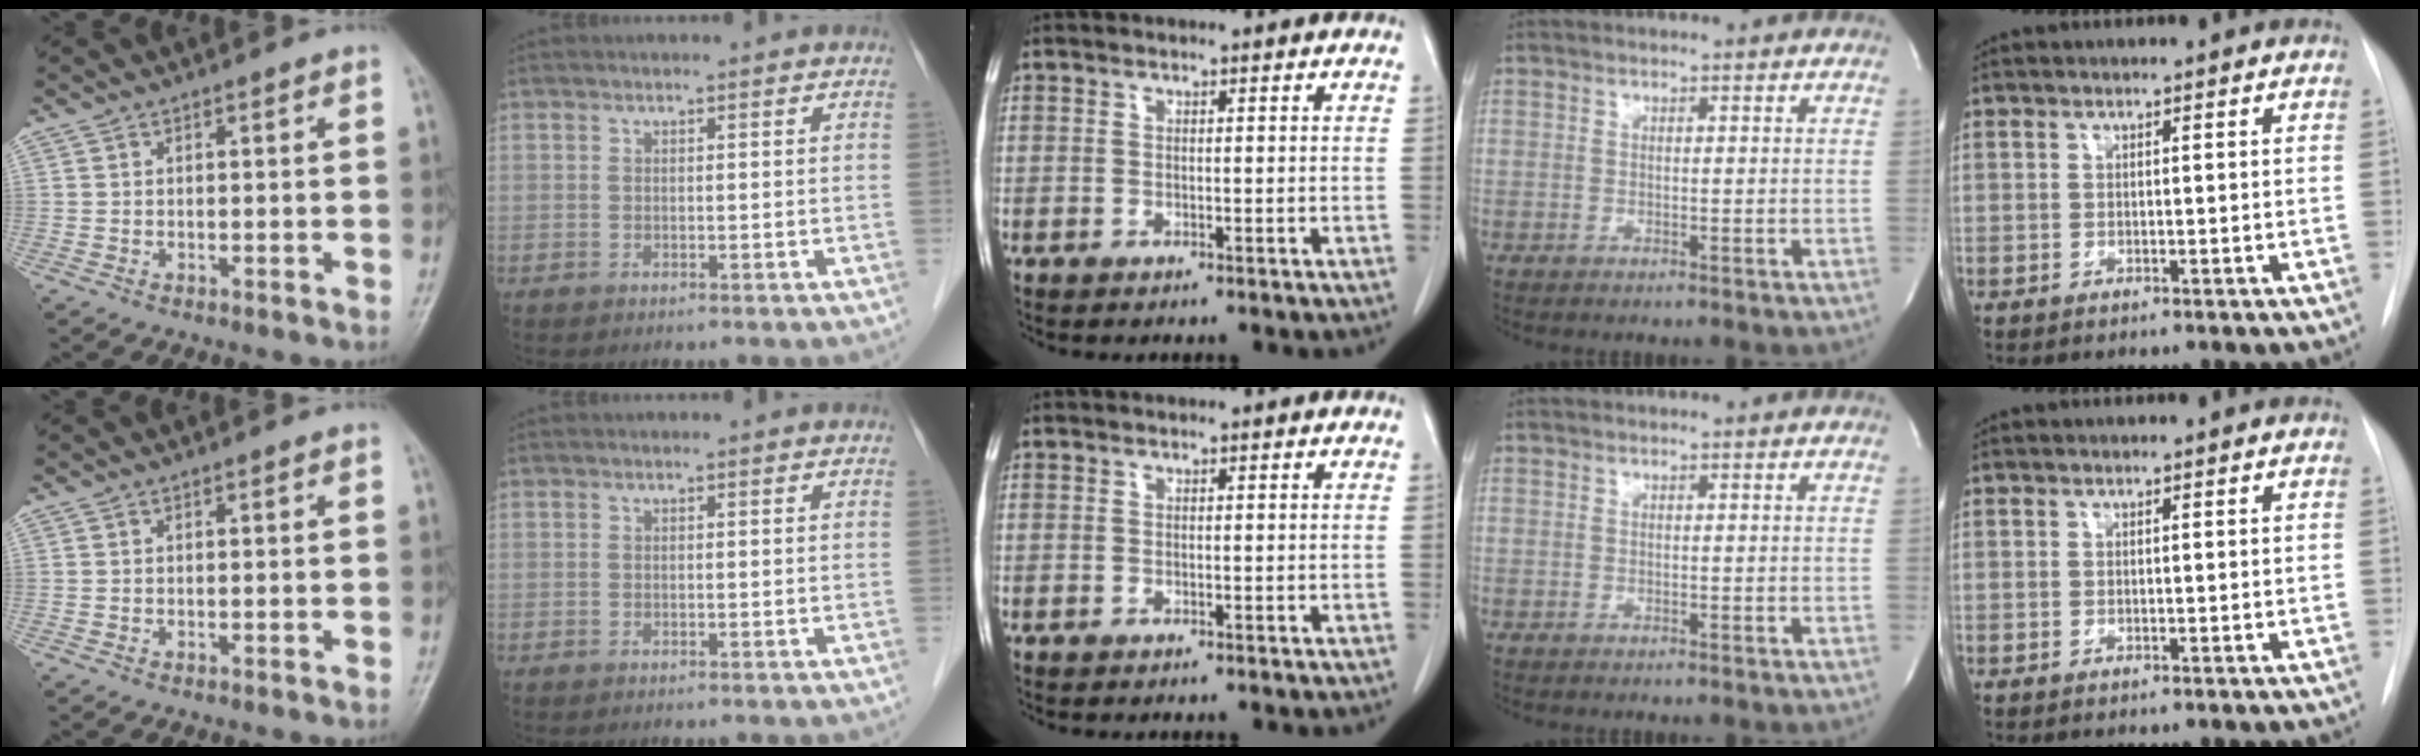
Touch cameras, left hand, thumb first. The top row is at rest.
{}